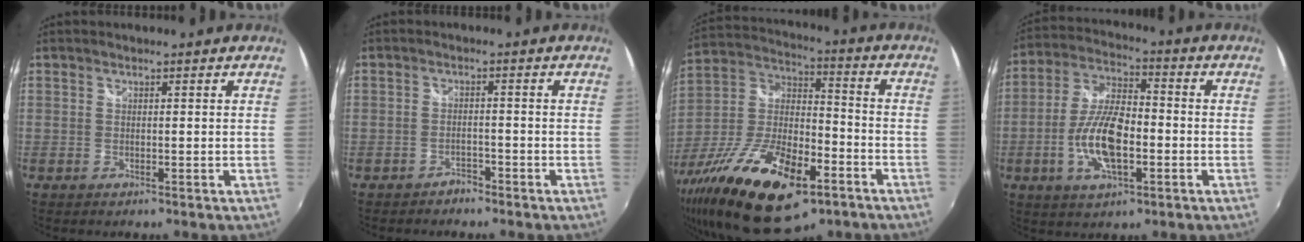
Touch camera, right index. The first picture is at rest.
{"total": 2.2, "force": [-2.0, 0.8, 0.3], "torque": [-0.008, -0.001, -0.033]}
{"total": 26.9, "force": [-14.4, 11.4, 19.6], "torque": [-0.386, -0.038, -0.240]}
{"total": 12.5, "force": [-3.5, 5.1, 10.9], "torque": [-0.226, 0.000, -0.064]}